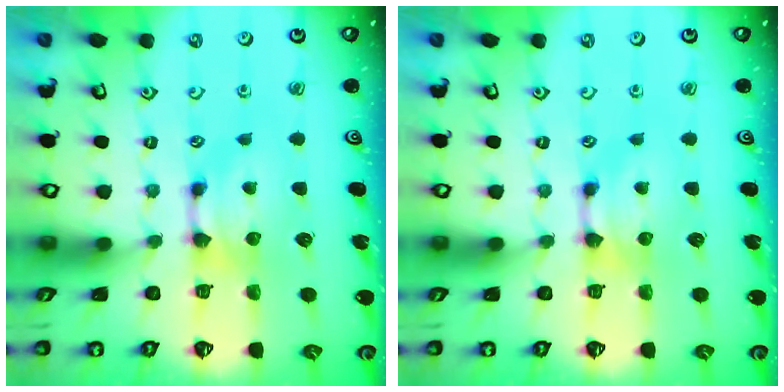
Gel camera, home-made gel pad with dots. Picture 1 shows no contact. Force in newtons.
{"total": 0.0}